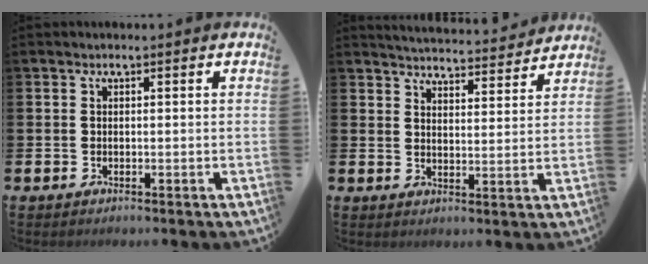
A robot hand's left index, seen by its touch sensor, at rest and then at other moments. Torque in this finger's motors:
{"motor_torque": [0.49, -0.71, 0.24, 0.02]}